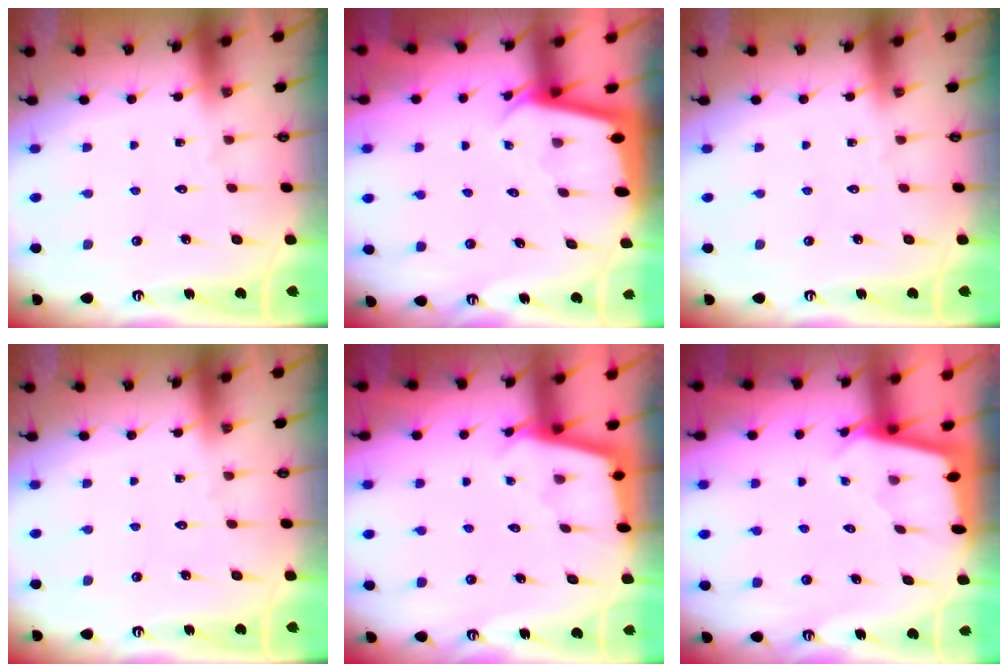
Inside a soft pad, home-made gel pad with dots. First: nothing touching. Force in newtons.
{"total": 2.1, "press": 2.1, "slide": 0.1}
{"total": 0.0}
{"total": 0.0}
{"total": 2.5, "press": 2.5, "slide": 0.2}
{"total": 1.8, "press": 1.8, "slide": 0.2}